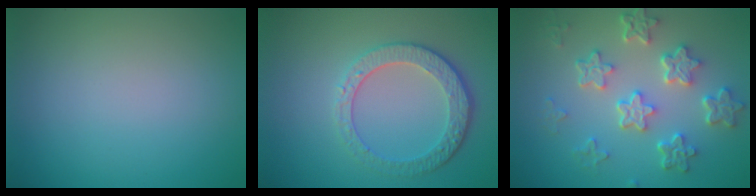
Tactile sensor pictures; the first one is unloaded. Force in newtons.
{"total": 4.5, "press": 3.4, "slide": 3.0}
{"total": 5.6, "press": 4.4, "slide": 3.6}